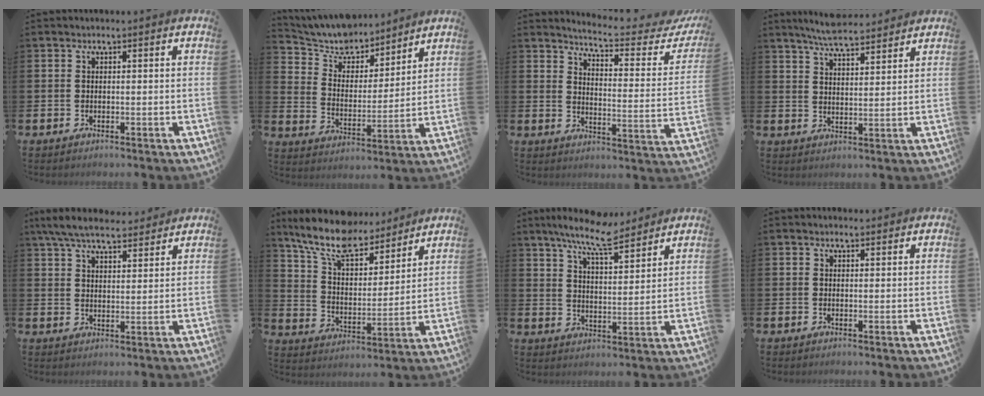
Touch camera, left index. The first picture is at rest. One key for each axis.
{"total": 8.2, "fx": 7.7, "fy": 2.5, "fz": 1.2, "tx": -0.060, "ty": -0.054, "tz": 0.137}
{"total": 5.2, "fx": 4.8, "fy": 0.2, "fz": 2.0, "tx": -0.047, "ty": -0.042, "tz": 0.073}
{"total": 6.5, "fx": 6.2, "fy": 0.6, "fz": 1.8, "tx": -0.048, "ty": -0.026, "tz": 0.113}
{"total": 6.7, "fx": 6.2, "fy": 1.5, "fz": 2.1, "tx": -0.056, "ty": -0.022, "tz": 0.112}
{"total": 10.8, "fx": 9.5, "fy": 3.4, "fz": 3.8, "tx": -0.107, "ty": -0.057, "tz": 0.168}
{"total": 8.7, "fx": 7.8, "fy": 1.3, "fz": 3.7, "tx": -0.090, "ty": -0.029, "tz": 0.141}
{"total": 0.8, "fx": 0.8, "fy": 0.3, "fz": 0.2, "tx": 0.006, "ty": 0.000, "tz": 0.011}